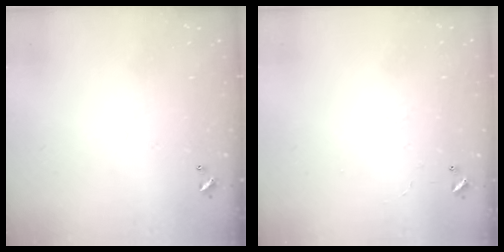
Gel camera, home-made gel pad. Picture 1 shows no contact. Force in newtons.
{"total": 0.9, "press": 0.7, "slide": 0.5}